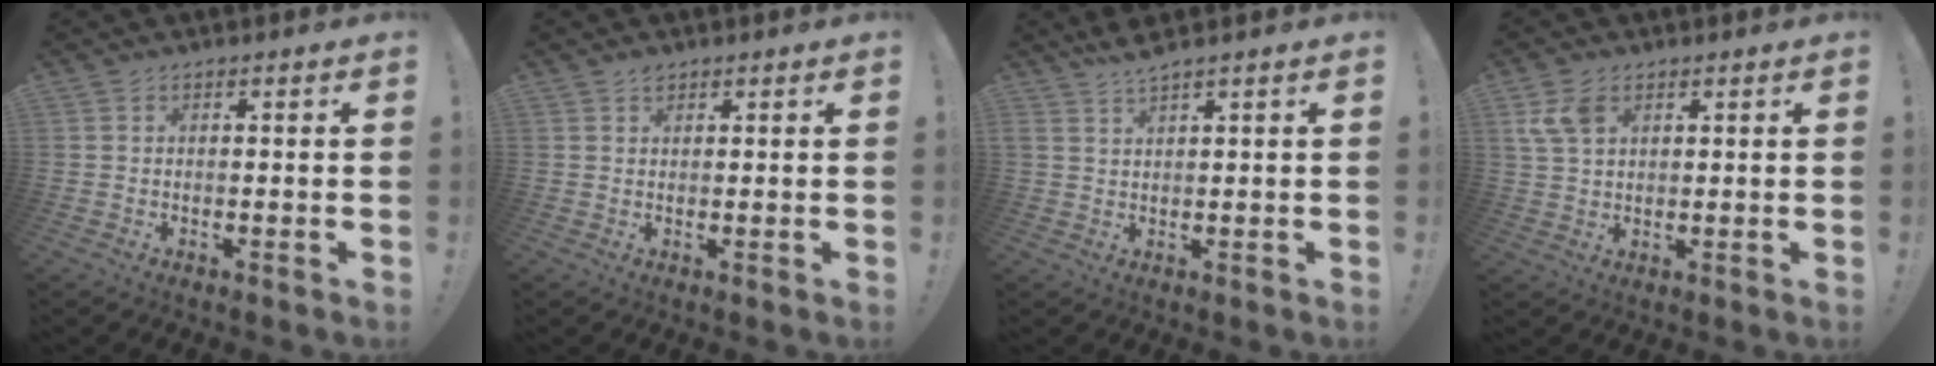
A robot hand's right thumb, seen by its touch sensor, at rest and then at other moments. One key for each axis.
{"total": 1.3, "fx": 1.0, "fy": 0.7, "fz": 0.4, "tx": 0.007, "ty": -0.007, "tz": 0.017}
{"total": 3.3, "fx": 2.6, "fy": -0.4, "fz": 2.0, "tx": -0.041, "ty": -0.011, "tz": 0.044}
{"total": 6.6, "fx": 2.8, "fy": 4.3, "fz": 4.2, "tx": -0.081, "ty": 0.000, "tz": 0.056}